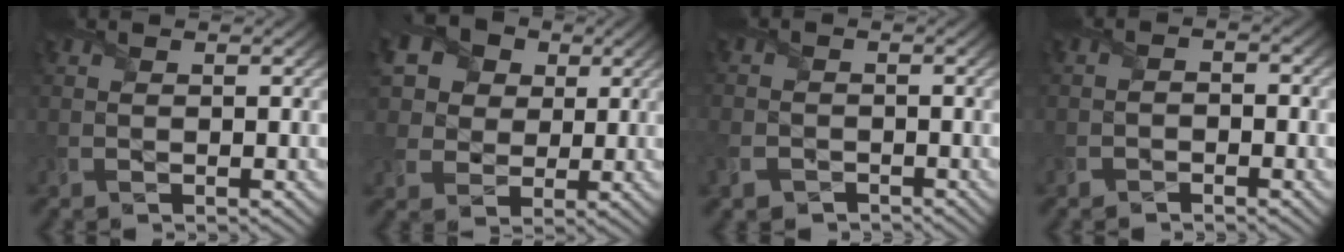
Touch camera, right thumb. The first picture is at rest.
{"total": 12.6, "force": [5.8, 9.9, 5.2], "torque": [-0.187, 0.030, 0.125]}
{"total": 3.3, "force": [-2.2, 2.3, 1.0], "torque": [-0.037, -0.011, -0.050]}
{"total": 1.5, "force": [-1.3, 0.4, 0.5], "torque": [-0.010, 0.001, -0.026]}